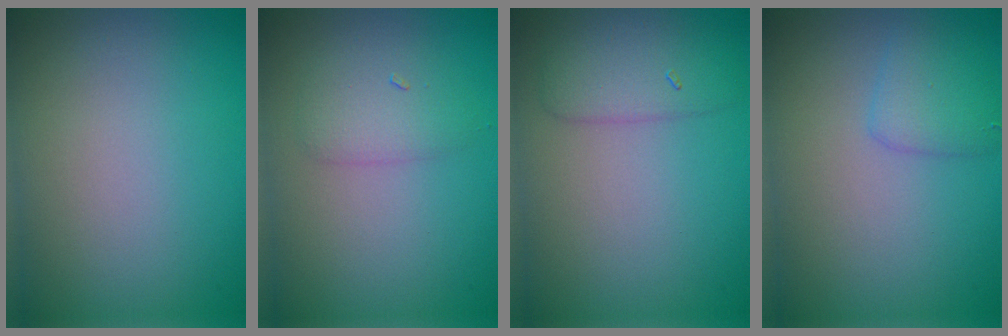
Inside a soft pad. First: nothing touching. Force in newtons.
{"total": 2.1, "press": 2.1, "slide": 0.1}
{"total": 3.0, "press": 3.0, "slide": 0.2}
{"total": 2.0, "press": 2.0, "slide": 0.0}